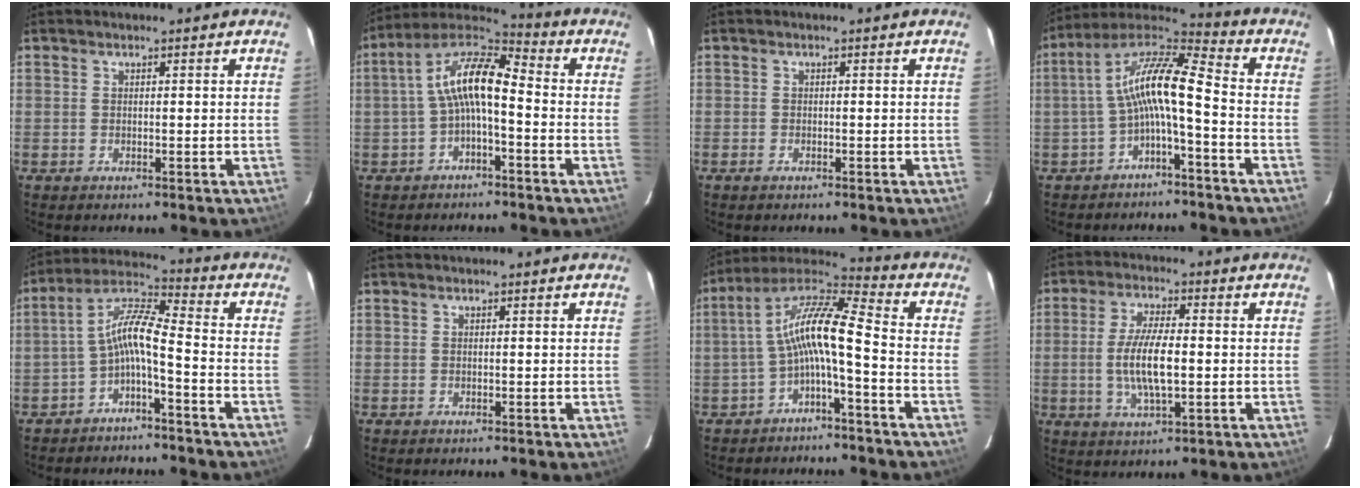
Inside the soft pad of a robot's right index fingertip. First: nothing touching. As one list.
[{"total": 10.1, "force": [-1.7, 3.5, 9.3], "torque": [-0.191, 0.024, -0.035]}, {"total": 0.8, "force": [-0.7, 0.4, 0.3], "torque": [-0.007, -0.001, -0.014]}, {"total": 11.4, "force": [-2.3, 2.1, 11.0], "torque": [-0.225, 0.024, -0.049]}, {"total": 7.5, "force": [-3.3, 1.1, 6.7], "torque": [-0.161, 0.021, -0.064]}, {"total": 0.0}, {"total": 11.2, "force": [-2.5, 1.8, 10.7], "torque": [-0.223, 0.024, -0.053]}, {"total": 9.2, "force": [-0.9, 2.8, 8.7], "torque": [-0.171, -0.004, -0.017]}]